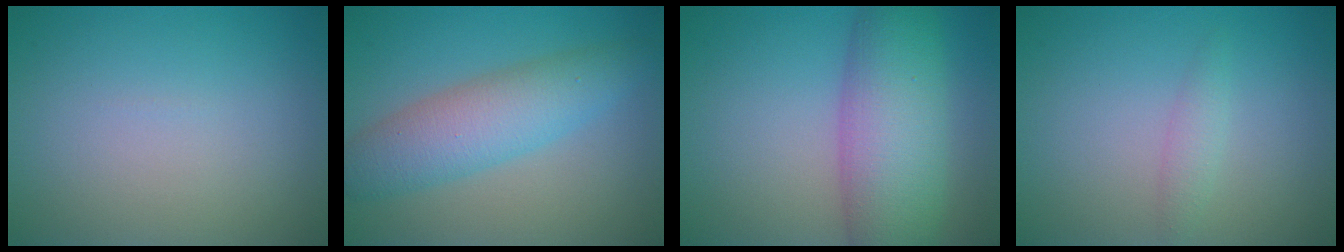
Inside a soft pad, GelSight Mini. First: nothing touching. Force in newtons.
{"total": 5.5, "press": 5.5, "slide": 0.2}
{"total": 8.5, "press": 8.5, "slide": 0.2}
{"total": 1.2, "press": 1.2, "slide": 0.0}